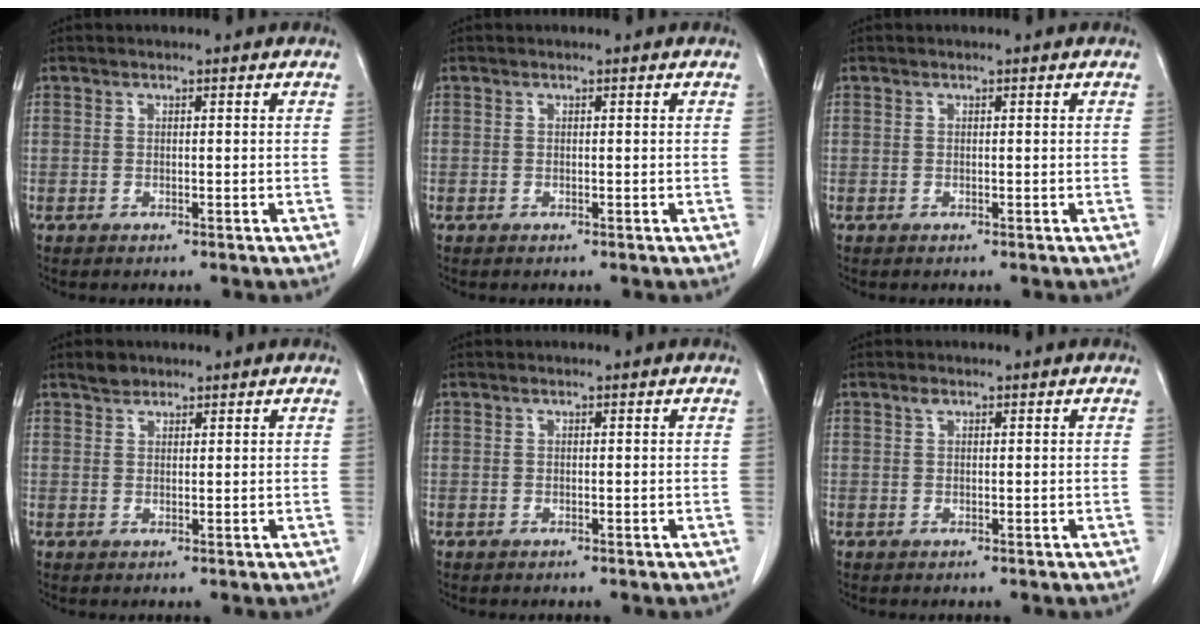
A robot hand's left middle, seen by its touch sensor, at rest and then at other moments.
{"total": 0.0}
{"total": 0.0}
{"total": 1.9, "force": [1.6, 0.9, 0.4], "torque": [-0.013, 0.004, 0.028]}
{"total": 0.0}
{"total": 0.8, "force": [0.6, 0.3, 0.5], "torque": [-0.012, 0.003, 0.011]}